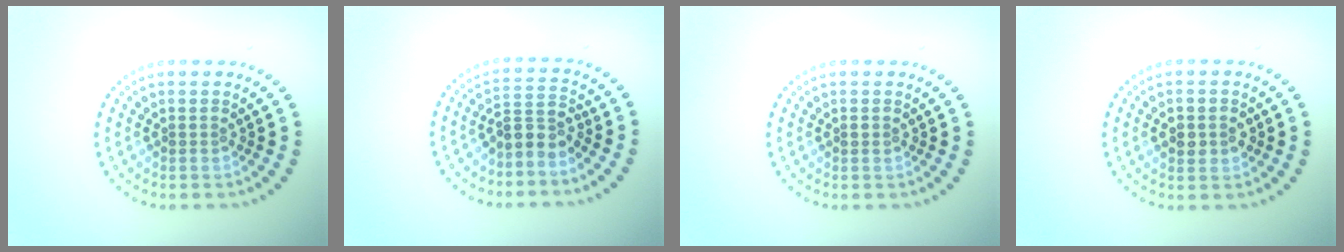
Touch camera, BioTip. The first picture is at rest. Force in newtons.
{"total": 2.6, "press": 2.0, "slide": 1.7}
{"total": 0.6, "press": 0.6, "slide": 0.0}
{"total": 2.1, "press": 2.0, "slide": 0.1}